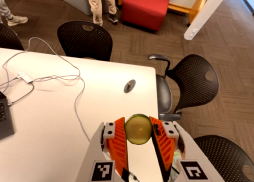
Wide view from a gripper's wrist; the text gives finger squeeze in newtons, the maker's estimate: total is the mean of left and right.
{"total": 12.1, "left": 12.3, "right": 11.8}